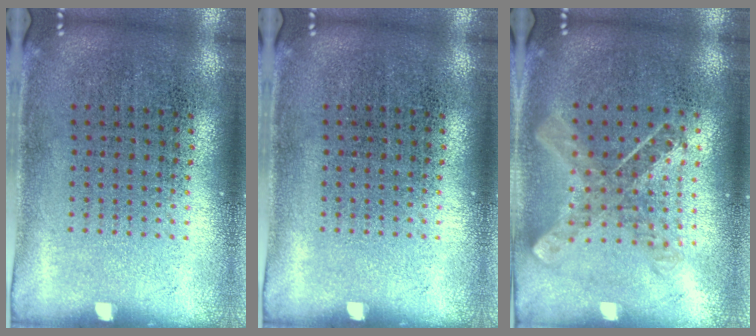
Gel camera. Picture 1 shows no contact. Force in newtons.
{"total": 0.0}
{"total": 0.9, "press": 0.8, "slide": 0.2}